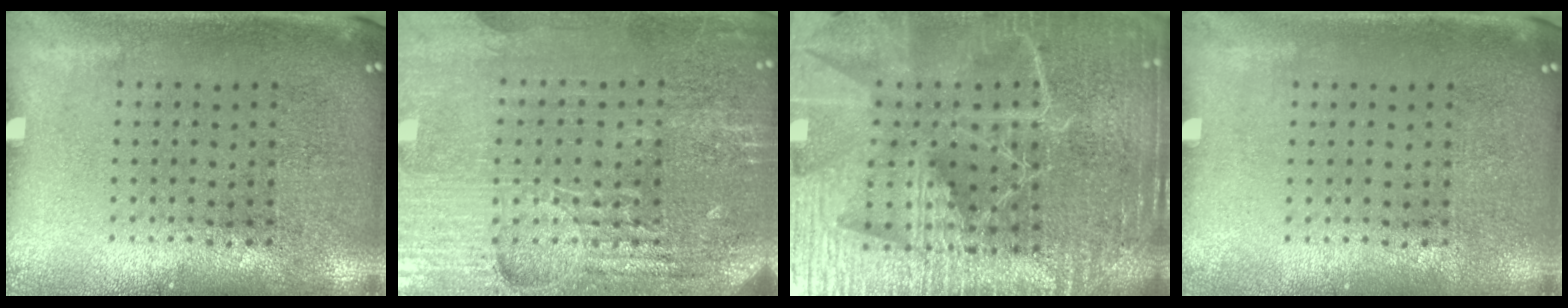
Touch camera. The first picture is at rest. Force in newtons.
{"total": 4.9, "press": 4.6, "slide": 1.7}
{"total": 6.0, "press": 5.2, "slide": 2.9}
{"total": 0.0}